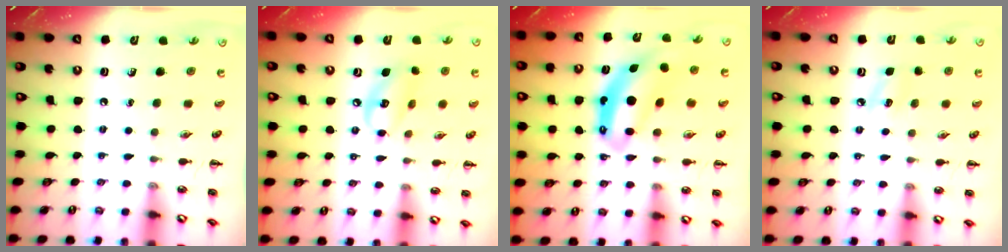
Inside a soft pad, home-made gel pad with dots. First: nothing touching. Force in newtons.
{"total": 9.4, "press": 9.2, "slide": 1.6}
{"total": 8.3, "press": 8.0, "slide": 2.1}
{"total": 6.0, "press": 5.7, "slide": 1.6}